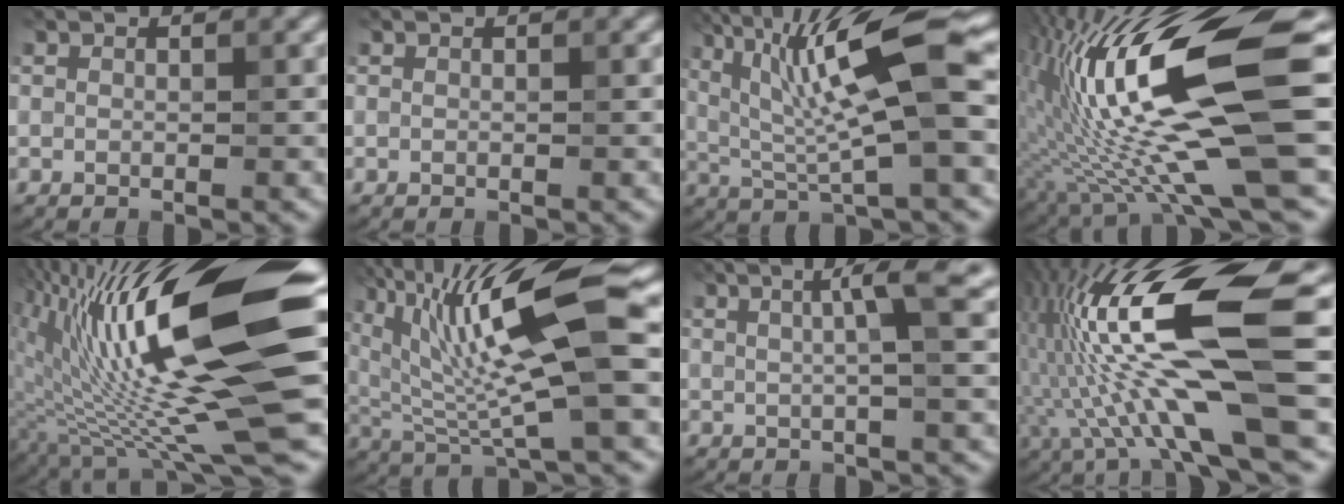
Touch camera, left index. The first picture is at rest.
{"total": 0.0}
{"total": 11.0, "force": [2.9, 2.2, 10.4], "torque": [-0.184, 0.002, 0.055]}
{"total": 17.6, "force": [-1.1, 4.0, 17.1], "torque": [-0.317, 0.011, -0.017]}
{"total": 18.4, "force": [1.4, 4.0, 17.9], "torque": [-0.294, 0.003, 0.021]}
{"total": 12.4, "force": [3.5, 2.7, 11.6], "torque": [-0.205, 0.001, 0.068]}
{"total": 4.5, "force": [1.2, 0.7, 4.3], "torque": [-0.057, 0.014, 0.019]}
{"total": 13.7, "force": [-0.3, 2.9, 13.4], "torque": [-0.254, 0.015, -0.008]}